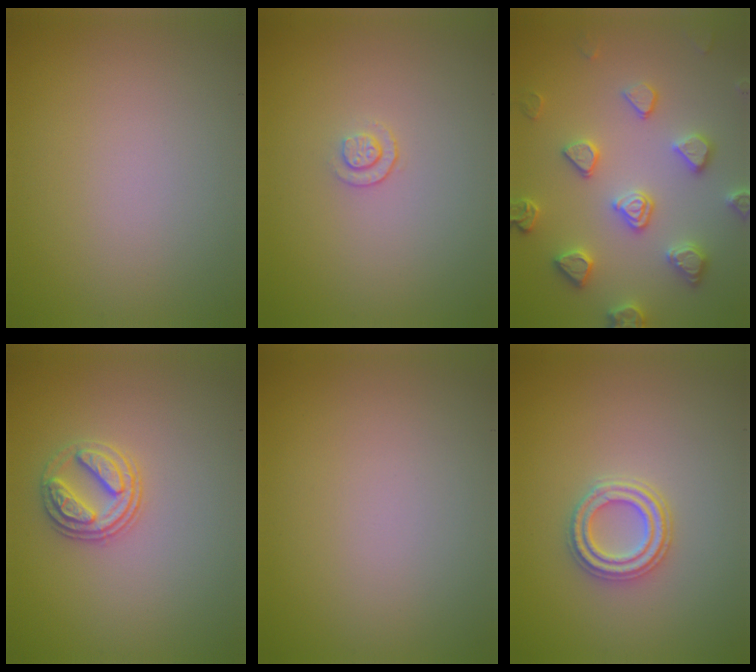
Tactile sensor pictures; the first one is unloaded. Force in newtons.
{"total": 0.9, "press": 0.6, "slide": 0.7}
{"total": 4.4, "press": 4.3, "slide": 0.6}
{"total": 2.7, "press": 2.6, "slide": 0.9}
{"total": 0.0}
{"total": 2.7, "press": 2.5, "slide": 0.9}